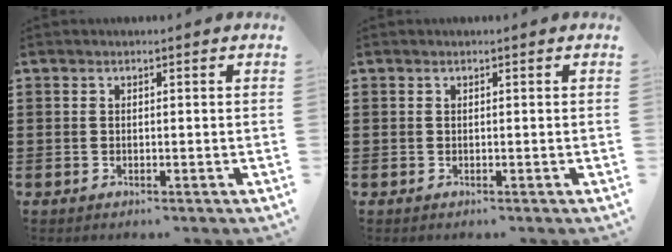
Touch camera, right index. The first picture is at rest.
{"total": 0.0}